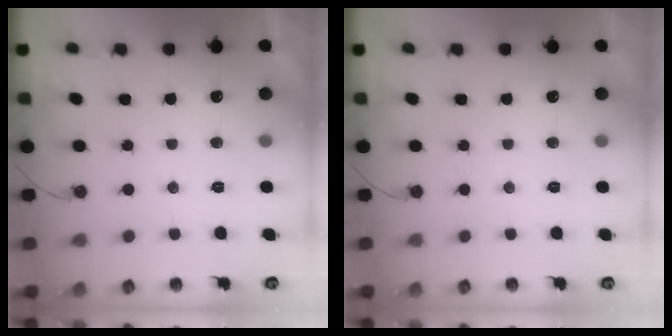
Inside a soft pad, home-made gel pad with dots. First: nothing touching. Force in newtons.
{"total": 0.0}